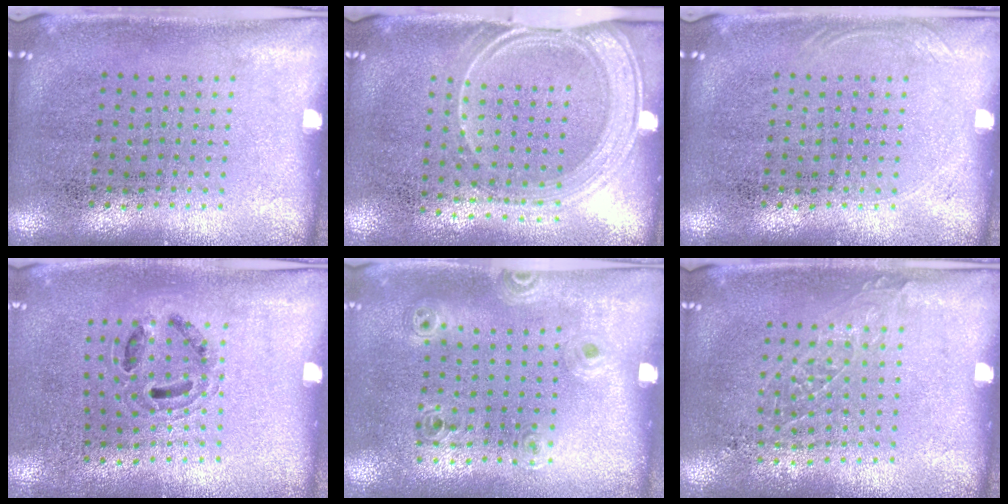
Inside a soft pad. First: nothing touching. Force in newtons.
{"total": 1.7, "press": 1.4, "slide": 1.0}
{"total": 0.7, "press": 0.6, "slide": 0.2}
{"total": 0.9, "press": 0.8, "slide": 0.3}
{"total": 1.1, "press": 0.9, "slide": 0.6}
{"total": 0.9, "press": 0.8, "slide": 0.2}